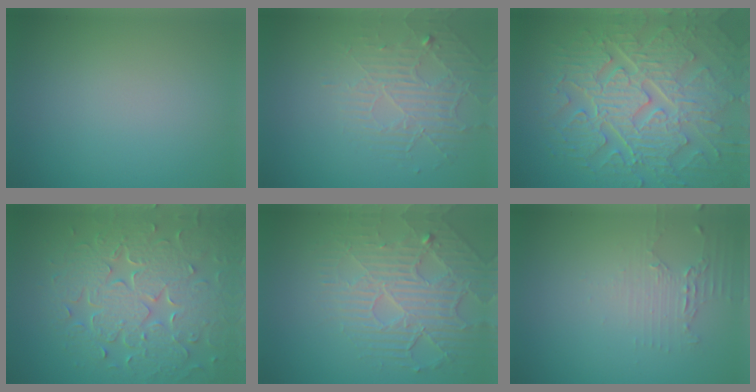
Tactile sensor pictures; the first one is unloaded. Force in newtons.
{"total": 2.3, "press": 1.7, "slide": 1.6}
{"total": 10.4, "press": 7.1, "slide": 7.5}
{"total": 8.4, "press": 6.1, "slide": 5.8}
{"total": 4.5, "press": 4.2, "slide": 1.7}
{"total": 1.9, "press": 1.3, "slide": 1.4}